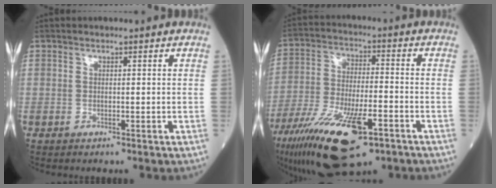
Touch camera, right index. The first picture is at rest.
{"total": 19.0, "force": [-11.0, 5.4, 14.6], "torque": [-0.285, -0.034, -0.191]}